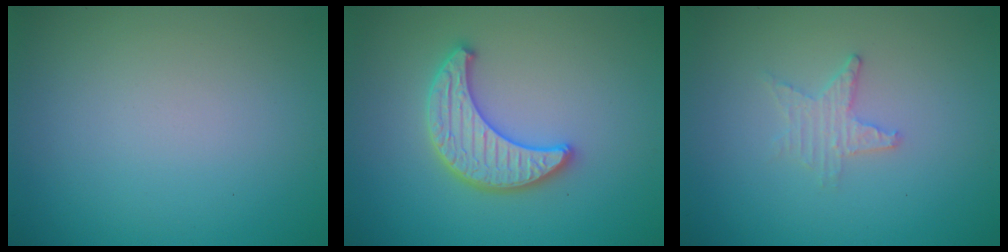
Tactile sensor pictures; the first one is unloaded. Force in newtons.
{"total": 3.9, "press": 3.7, "slide": 1.2}
{"total": 1.7, "press": 1.6, "slide": 0.4}